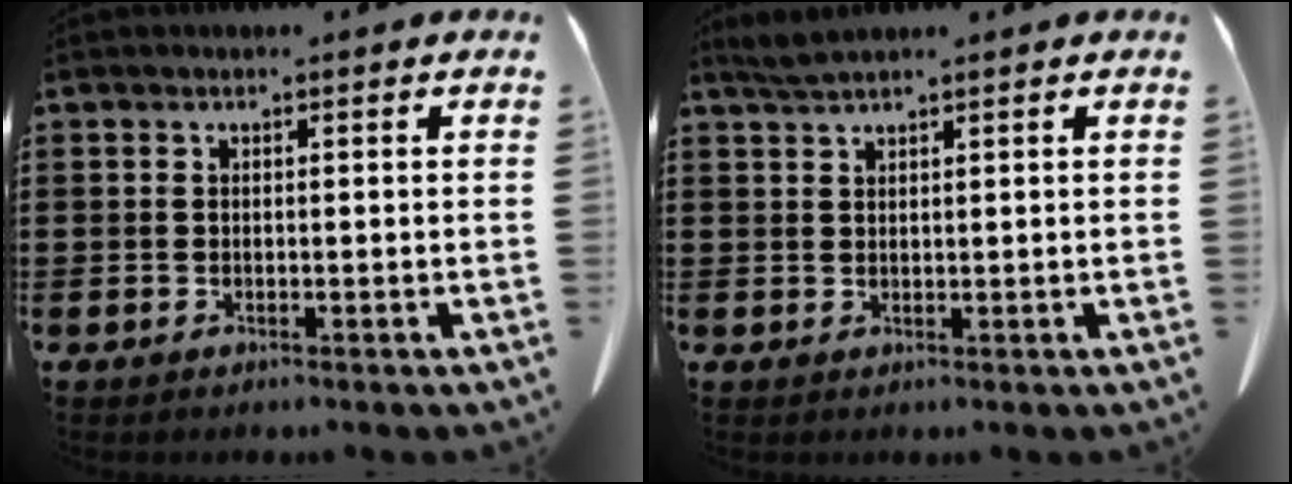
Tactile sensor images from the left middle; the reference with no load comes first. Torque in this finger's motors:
{"motor_torque": [0.54, 0.71, 0.14, 0.03]}